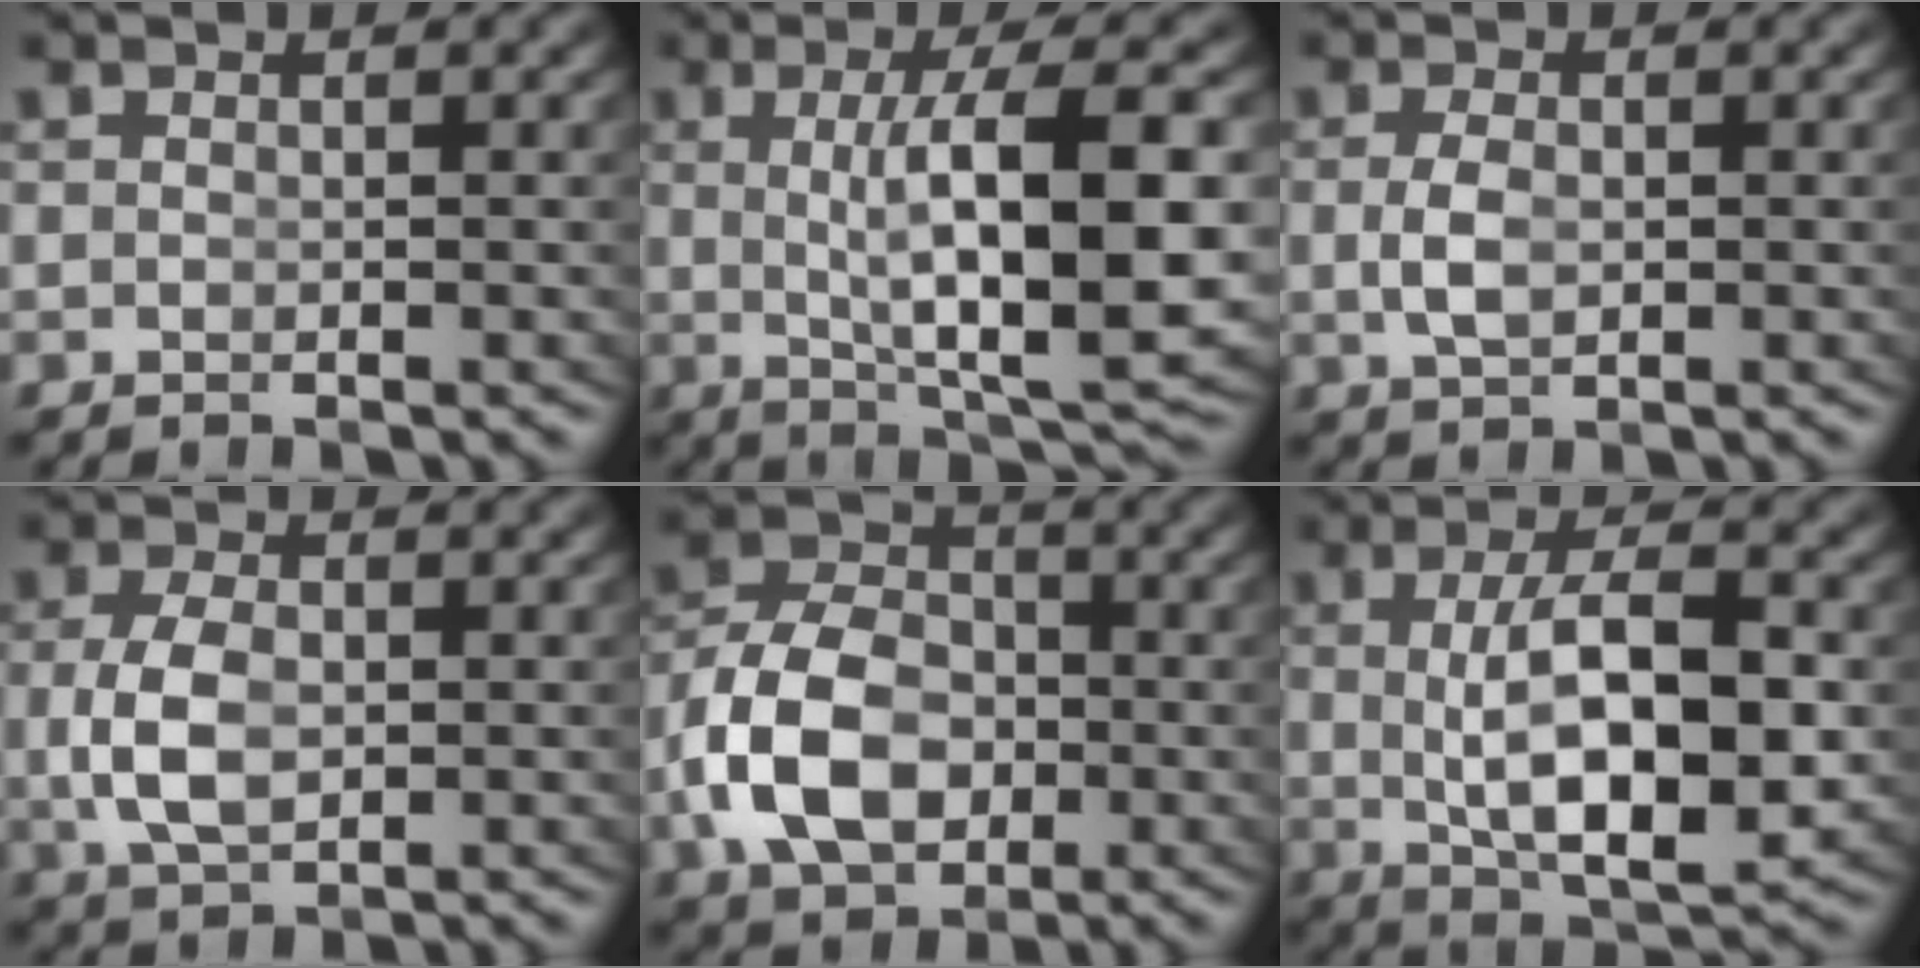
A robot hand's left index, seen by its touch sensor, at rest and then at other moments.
{"total": 9.8, "force": [-0.6, 2.3, 9.5], "torque": [-0.143, -0.011, 0.006]}
{"total": 1.9, "force": [-0.3, 0.9, 1.6], "torque": [-0.040, -0.013, 0.006]}
{"total": 4.1, "force": [-0.4, 2.5, 3.2], "torque": [-0.080, -0.012, 0.007]}
{"total": 8.2, "force": [-1.6, 6.1, 5.2], "torque": [-0.102, -0.028, -0.015]}
{"total": 9.1, "force": [-0.8, 3.7, 8.3], "torque": [-0.136, -0.015, -0.001]}